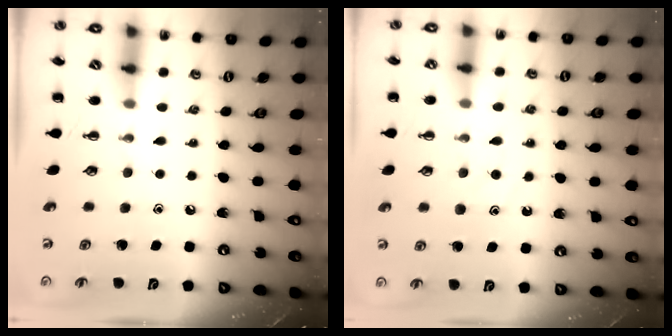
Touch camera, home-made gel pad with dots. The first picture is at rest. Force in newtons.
{"total": 11.3, "press": 11.2, "slide": 1.0}